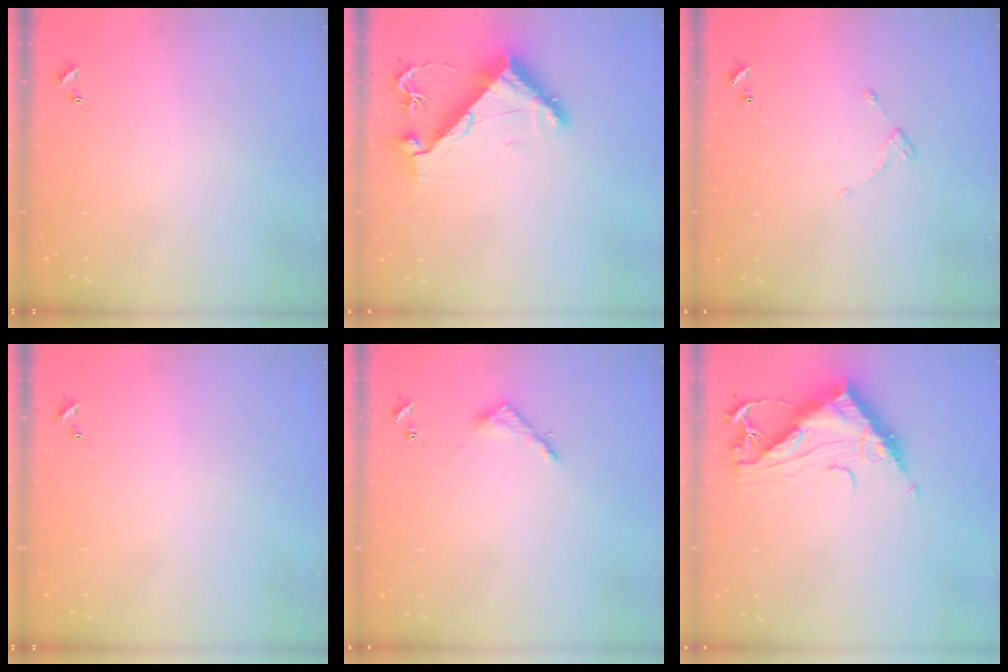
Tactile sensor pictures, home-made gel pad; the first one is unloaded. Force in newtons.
{"total": 9.3, "press": 9.2, "slide": 1.5}
{"total": 3.7, "press": 3.6, "slide": 0.5}
{"total": 0.0}
{"total": 3.6, "press": 3.6, "slide": 0.4}
{"total": 13.4, "press": 13.4, "slide": 1.2}